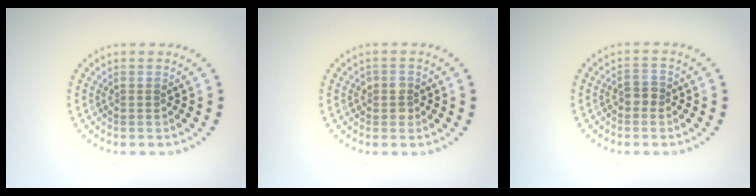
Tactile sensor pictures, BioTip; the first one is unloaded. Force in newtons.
{"total": 1.5, "press": 1.4, "slide": 0.5}
{"total": 1.3, "press": 1.2, "slide": 0.5}